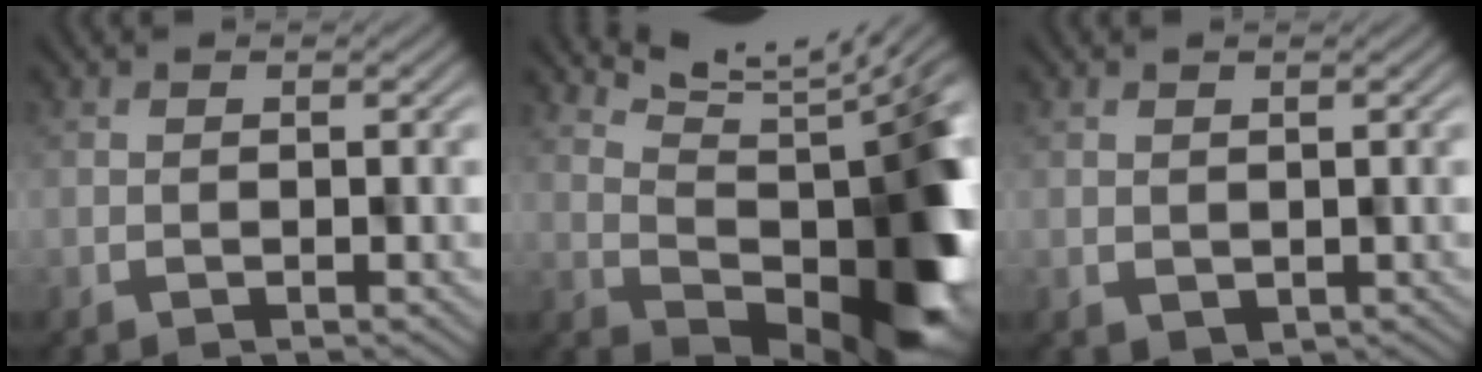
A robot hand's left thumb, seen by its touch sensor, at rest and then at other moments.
{"total": 12.2, "force": [5.5, 4.3, 9.9], "torque": [-0.131, -0.010, 0.104]}
{"total": 1.4, "force": [0.2, 1.2, 0.6], "torque": [-0.009, -0.006, 0.010]}